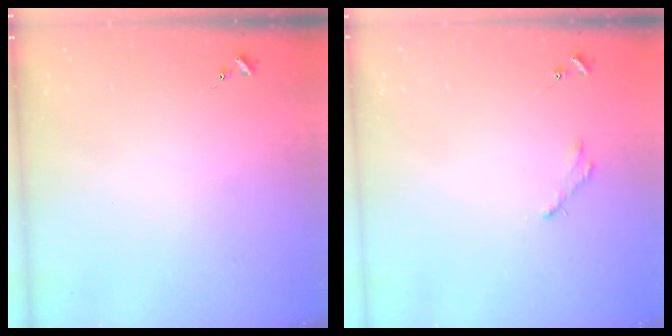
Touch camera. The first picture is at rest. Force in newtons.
{"total": 2.5, "press": 2.5, "slide": 0.2}